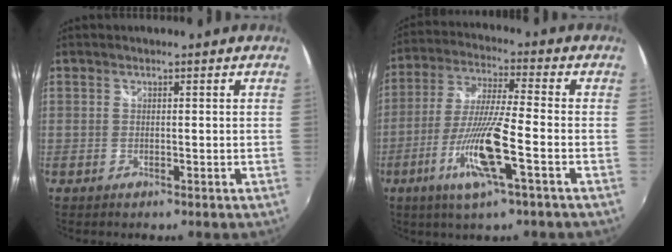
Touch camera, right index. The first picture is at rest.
{"total": 13.2, "force": [-5.3, 0.7, 12.1], "torque": [-0.254, -0.014, -0.102]}